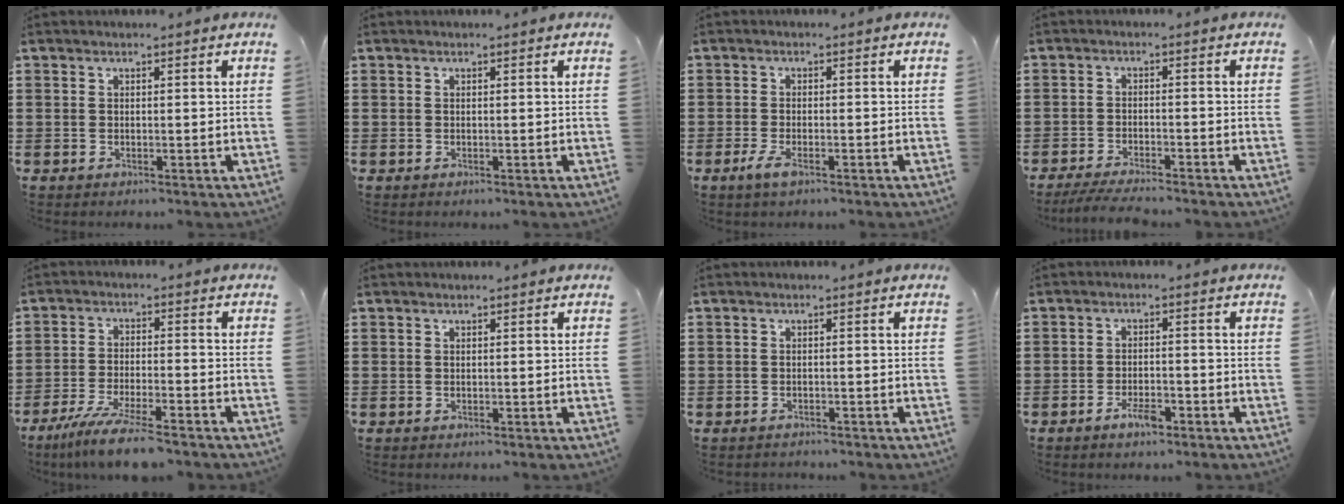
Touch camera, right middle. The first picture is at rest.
{"total": 0.0}
{"total": 2.5, "force": [-1.2, 0.7, 2.1], "torque": [-0.049, -0.005, -0.027]}
{"total": 3.7, "force": [-3.4, 0.1, 1.4], "torque": [-0.029, -0.005, -0.067]}
{"total": 7.3, "force": [-6.1, 0.2, 4.0], "torque": [-0.085, -0.014, -0.117]}
{"total": 0.0}
{"total": 0.9, "force": [-0.9, 0.3, -0.1], "torque": [0.001, 0.004, -0.020]}
{"total": 2.4, "force": [-1.6, 0.7, 1.7], "torque": [-0.037, 0.000, -0.033]}